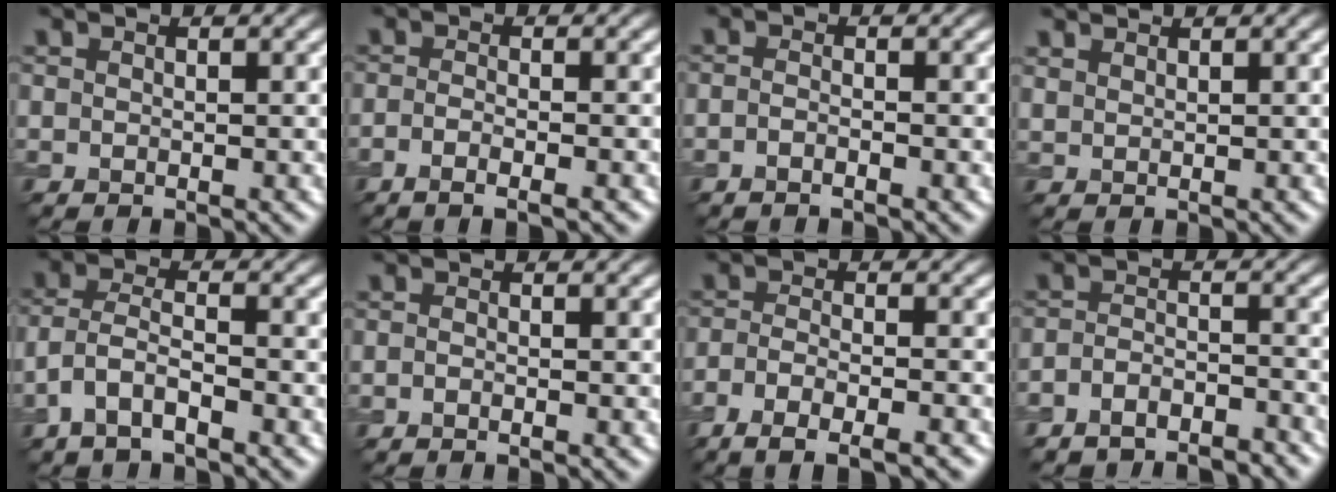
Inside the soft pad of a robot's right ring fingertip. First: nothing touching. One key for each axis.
{"total": 2.6, "fx": -1.4, "fy": 0.7, "fz": 2.1, "tx": -0.031, "ty": -0.004, "tz": -0.027}
{"total": 1.1, "fx": -0.6, "fy": 0.3, "fz": 0.8, "tx": -0.017, "ty": -0.001, "tz": -0.014}
{"total": 1.4, "fx": 1.4, "fy": 0.2, "fz": 0.2, "tx": -0.010, "ty": 0.001, "tz": 0.027}
{"total": 3.4, "fx": -2.0, "fy": 1.3, "fz": 2.5, "tx": -0.055, "ty": 0.006, "tz": -0.046}
{"total": 0.6, "fx": -0.3, "fy": 0.2, "fz": 0.4, "tx": -0.008, "ty": -0.003, "tz": -0.007}
{"total": 5.7, "fx": -3.8, "fy": 1.5, "fz": 3.9, "tx": -0.066, "ty": -0.009, "tz": -0.068}
{"total": 4.7, "fx": -4.2, "fy": 1.5, "fz": 1.4, "tx": -0.024, "ty": -0.009, "tz": -0.070}